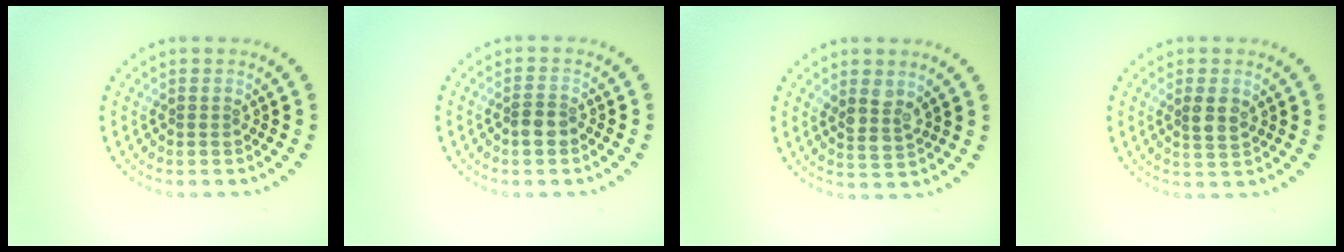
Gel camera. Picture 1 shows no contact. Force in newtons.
{"total": 1.6, "press": 1.5, "slide": 0.7}
{"total": 2.4, "press": 2.1, "slide": 1.2}
{"total": 2.1, "press": 2.0, "slide": 0.6}